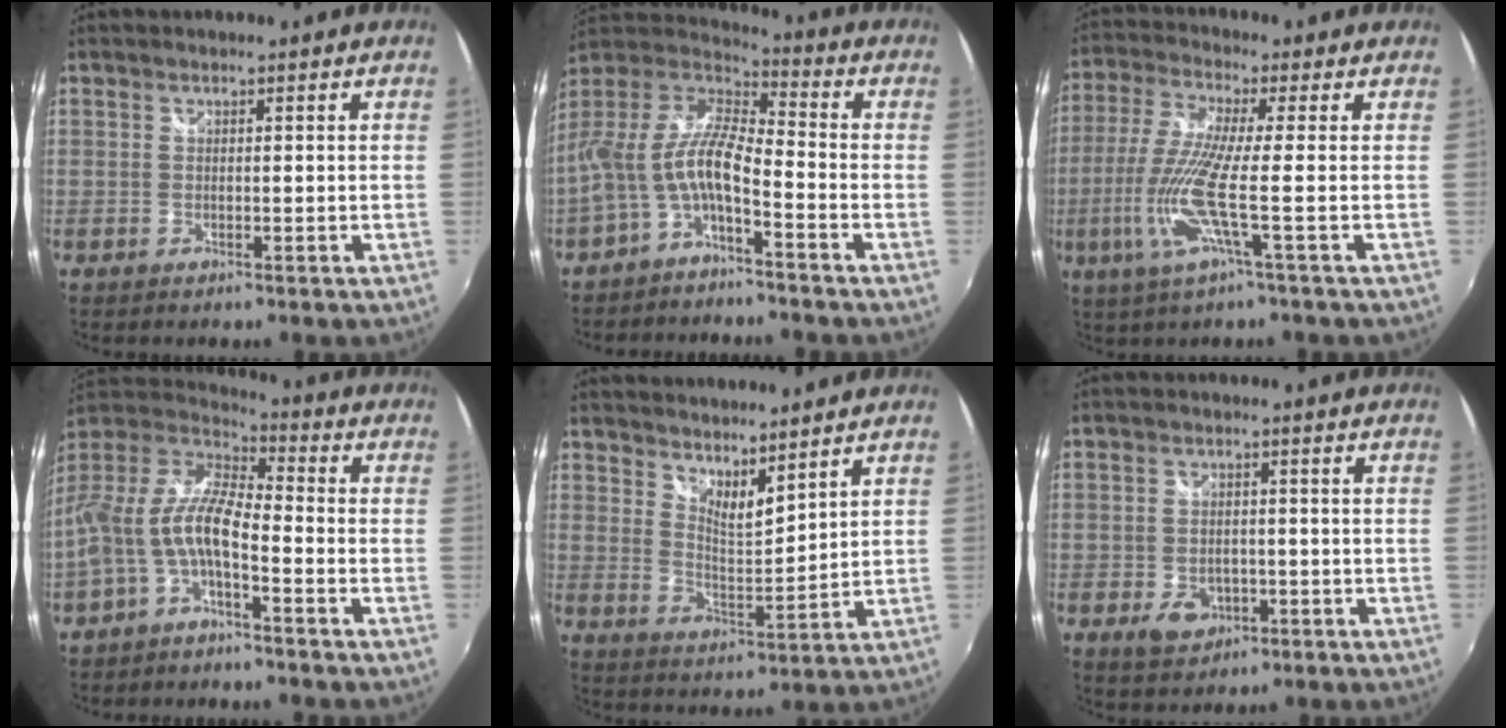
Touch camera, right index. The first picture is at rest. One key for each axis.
{"total": 11.6, "fx": -4.7, "fy": 3.2, "fz": 10.1, "tx": -0.207, "ty": 0.004, "tz": -0.092}
{"total": 10.7, "fx": -3.1, "fy": -0.8, "fz": 10.2, "tx": -0.217, "ty": -0.012, "tz": -0.057}
{"total": 12.2, "fx": -4.3, "fy": 3.9, "fz": 10.7, "tx": -0.220, "ty": 0.007, "tz": -0.087}
{"total": 7.3, "fx": 6.3, "fy": 1.4, "fz": 3.4, "tx": -0.047, "ty": -0.009, "tz": 0.106}
{"total": 5.5, "fx": -2.3, "fy": 4.1, "fz": 3.0, "tx": -0.065, "ty": -0.001, "tz": -0.028}